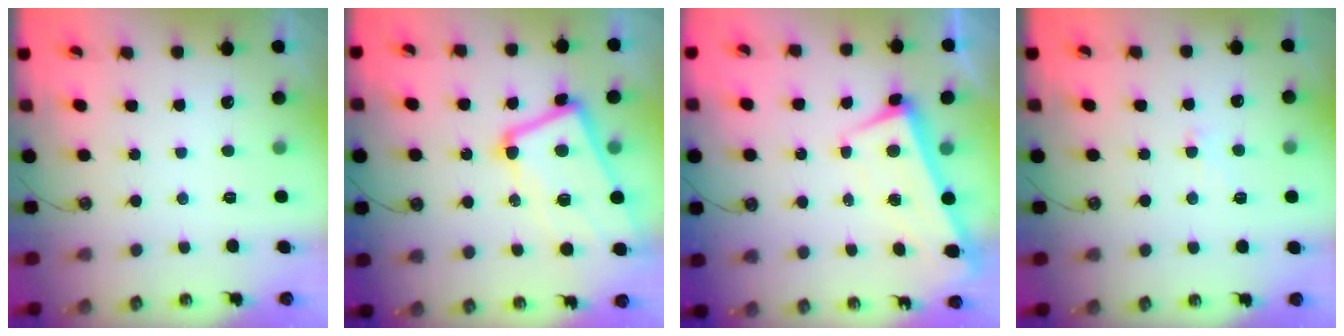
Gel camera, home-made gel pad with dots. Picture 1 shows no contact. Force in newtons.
{"total": 10.1, "press": 10.0, "slide": 1.5}
{"total": 1.6, "press": 0.6, "slide": 1.4}
{"total": 1.2, "press": 1.1, "slide": 0.5}